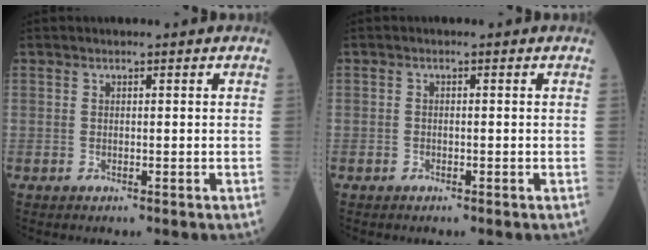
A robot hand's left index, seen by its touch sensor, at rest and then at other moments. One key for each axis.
{"total": 0.0}